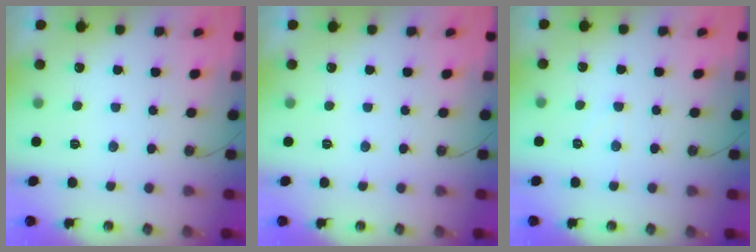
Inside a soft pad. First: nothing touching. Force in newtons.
{"total": 0.0}
{"total": 2.7, "press": 2.6, "slide": 0.6}